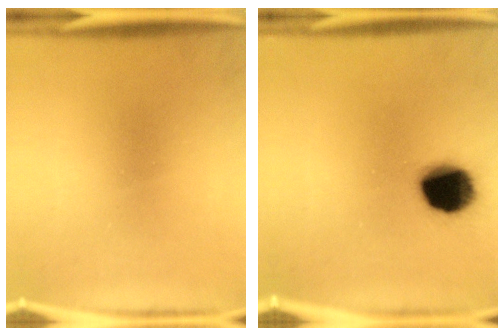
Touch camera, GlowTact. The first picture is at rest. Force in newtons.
{"total": 13.6}